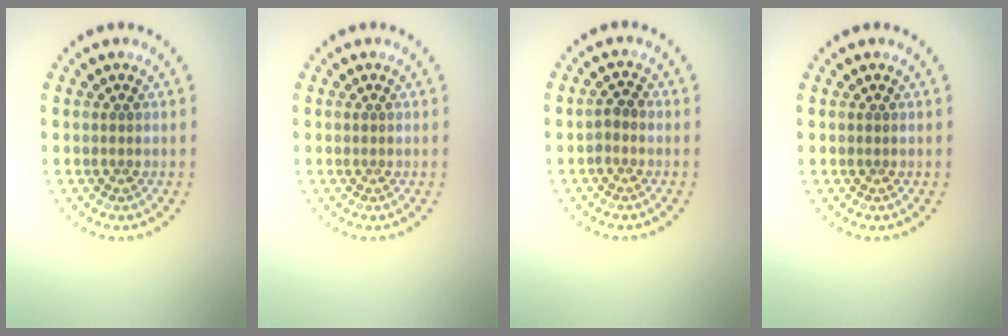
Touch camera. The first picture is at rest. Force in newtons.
{"total": 0.0}
{"total": 1.2, "press": 1.0, "slide": 0.5}
{"total": 0.0}